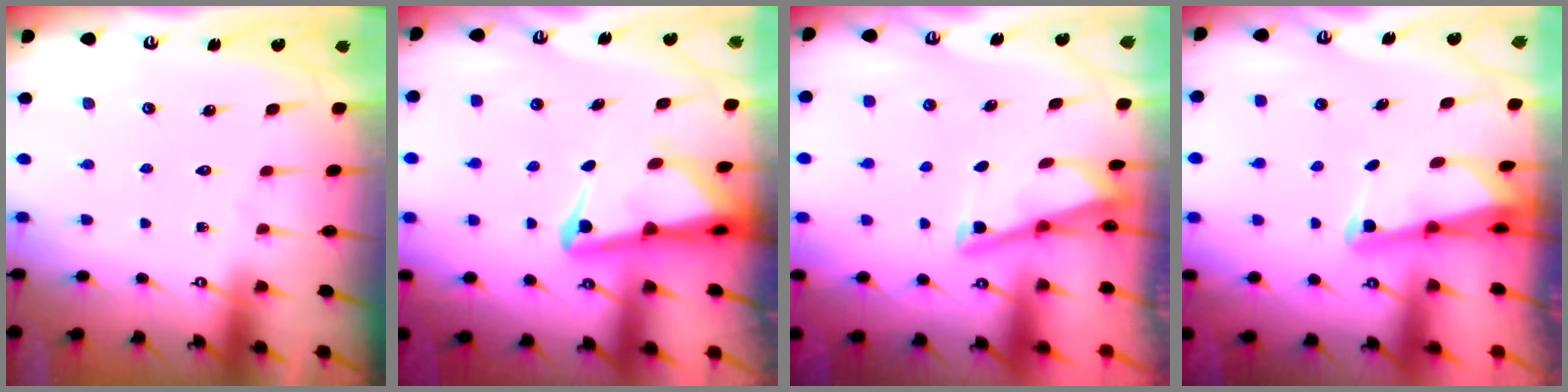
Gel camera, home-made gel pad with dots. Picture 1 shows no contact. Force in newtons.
{"total": 4.8, "press": 4.6, "slide": 1.2}
{"total": 3.0, "press": 3.0, "slide": 0.3}
{"total": 2.4, "press": 2.4, "slide": 0.3}